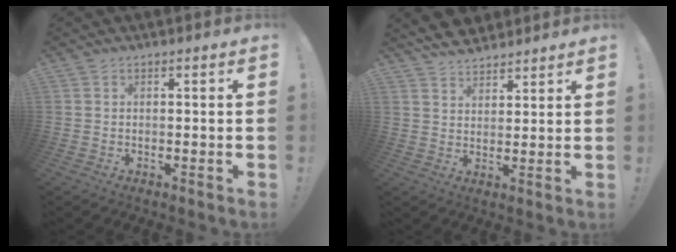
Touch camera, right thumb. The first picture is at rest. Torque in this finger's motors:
{"motor_torque": [-0.25, 0.27, 0.46, 0.47, 0.01]}